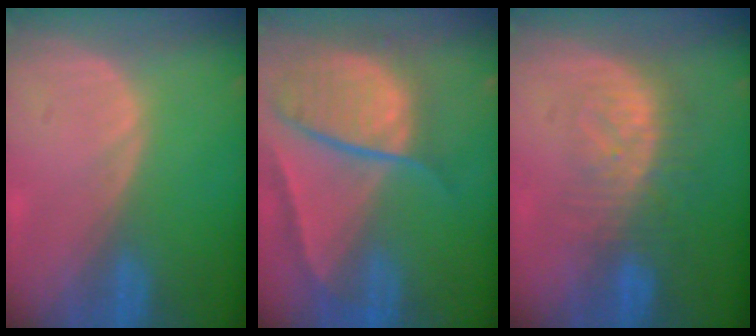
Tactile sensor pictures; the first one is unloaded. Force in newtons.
{"total": 10.6, "press": 8.9, "slide": 5.7}
{"total": 8.3, "press": 7.2, "slide": 4.0}